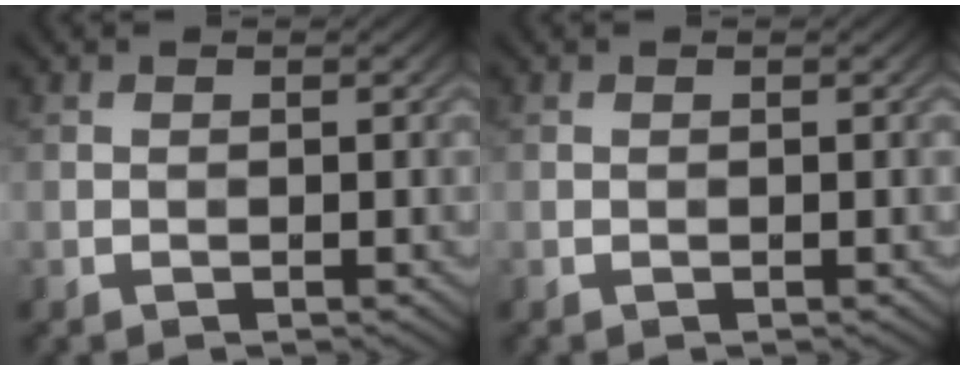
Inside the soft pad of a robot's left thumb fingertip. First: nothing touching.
{"total": 0.0}